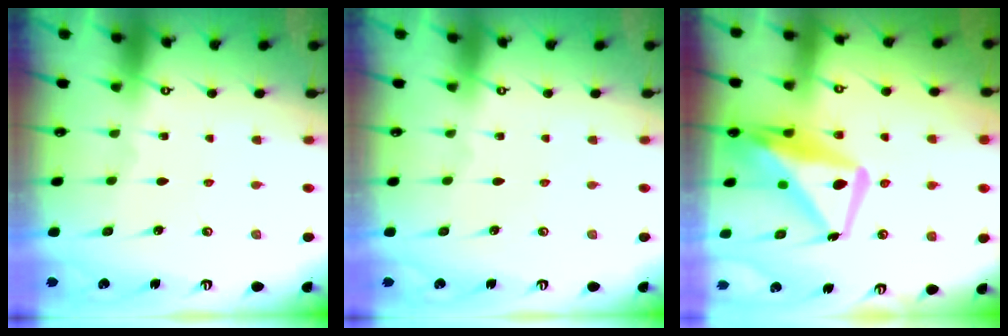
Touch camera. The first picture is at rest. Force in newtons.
{"total": 0.0}
{"total": 15.7, "press": 15.6, "slide": 1.4}